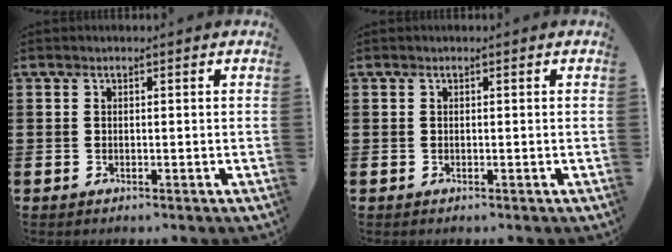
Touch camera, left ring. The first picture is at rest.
{"total": 0.0}